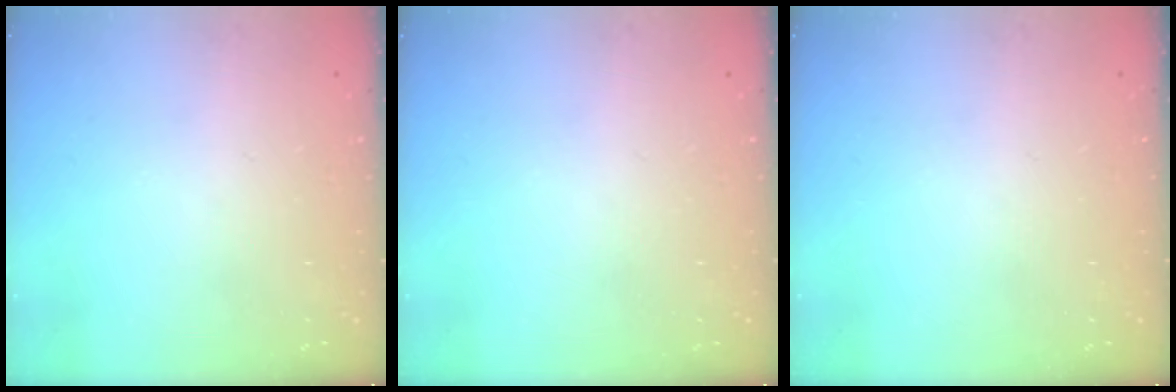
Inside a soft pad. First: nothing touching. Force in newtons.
{"total": 0.0}
{"total": 0.0}